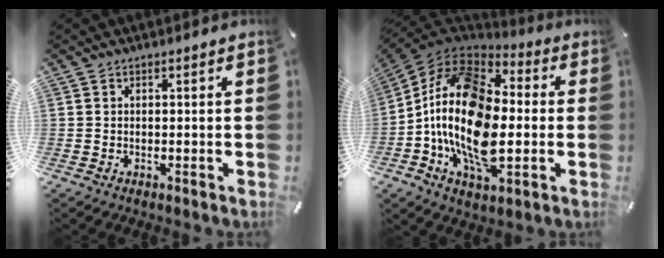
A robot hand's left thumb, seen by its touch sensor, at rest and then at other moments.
{"total": 22.6, "force": [-3.6, 13.7, 17.6], "torque": [-0.354, 0.015, -0.065]}